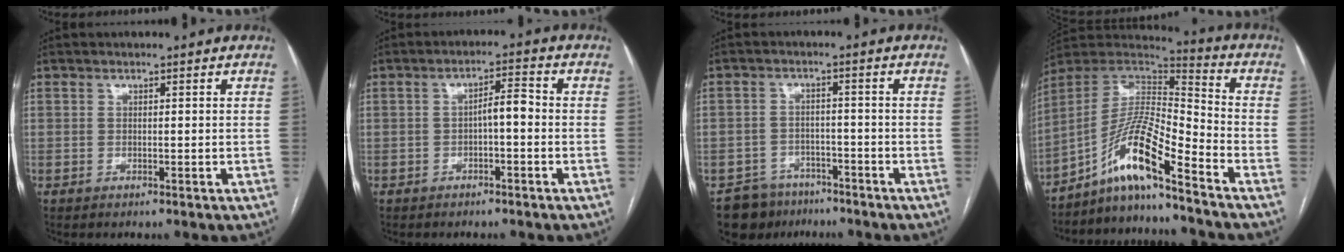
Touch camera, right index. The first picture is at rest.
{"total": 3.6, "force": [-0.7, 0.9, 3.4], "torque": [-0.053, 0.014, -0.009]}
{"total": 8.9, "force": [-6.9, 5.5, 1.1], "torque": [-0.019, 0.021, -0.108]}
{"total": 12.1, "force": [-8.3, 0.5, 8.7], "torque": [-0.168, 0.017, -0.155]}